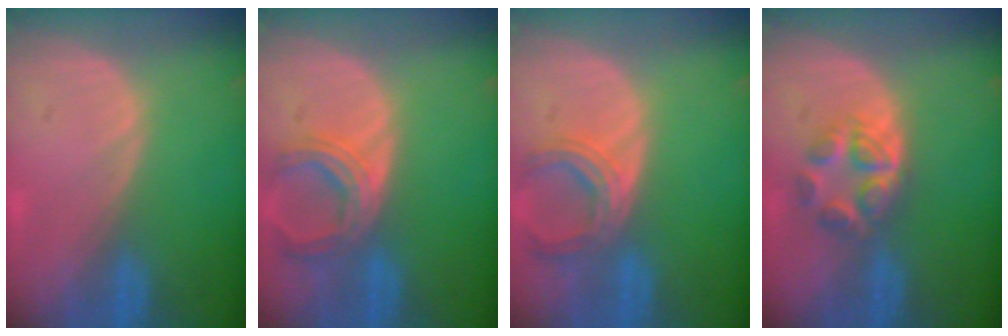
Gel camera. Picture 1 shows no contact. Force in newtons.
{"total": 5.8, "press": 5.8, "slide": 0.9}
{"total": 5.8, "press": 5.6, "slide": 1.6}
{"total": 5.2, "press": 5.0, "slide": 1.4}